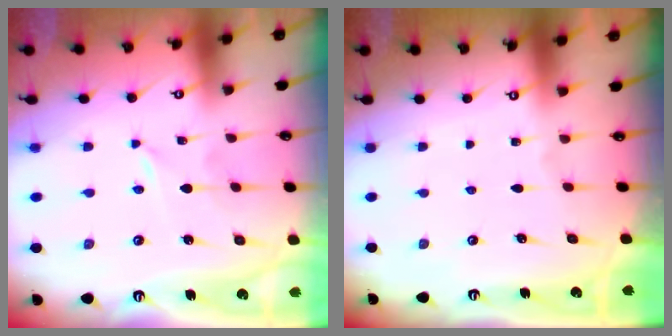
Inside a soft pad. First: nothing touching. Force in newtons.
{"total": 0.0}